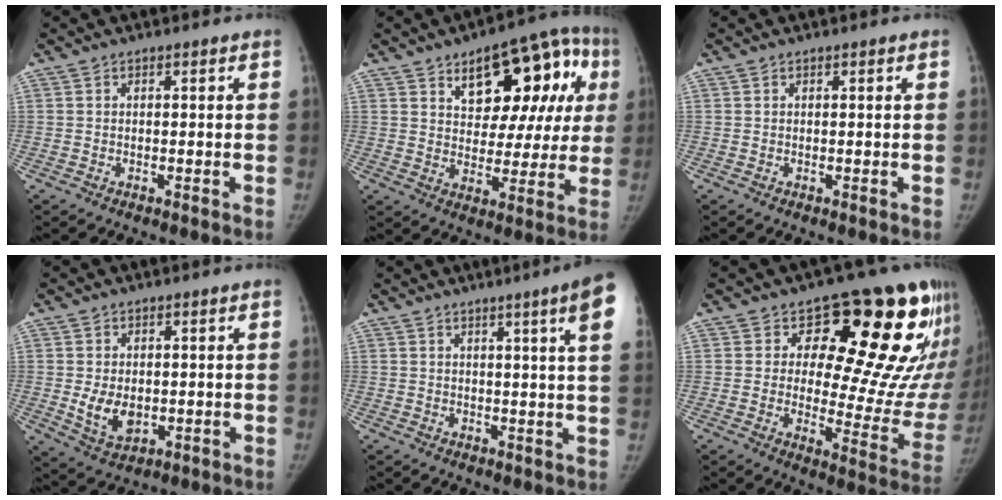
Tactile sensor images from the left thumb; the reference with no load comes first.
{"total": 19.0, "force": [6.9, 10.1, 14.5], "torque": [-0.135, 0.010, 0.092]}
{"total": 0.0}
{"total": 6.3, "force": [-0.3, 4.4, 4.5], "torque": [-0.063, -0.012, 0.007]}
{"total": 9.7, "force": [5.0, -0.6, 8.3], "torque": [-0.103, -0.017, 0.050]}
{"total": 21.6, "force": [10.7, 10.1, 15.8], "torque": [-0.137, -0.058, 0.142]}